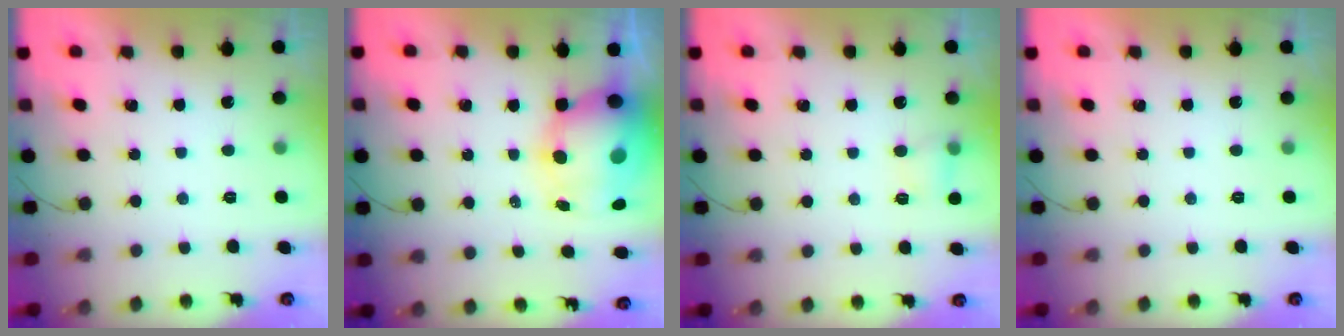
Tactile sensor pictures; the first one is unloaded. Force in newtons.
{"total": 12.4, "press": 12.0, "slide": 3.2}
{"total": 4.1, "press": 3.9, "slide": 1.3}
{"total": 0.0}